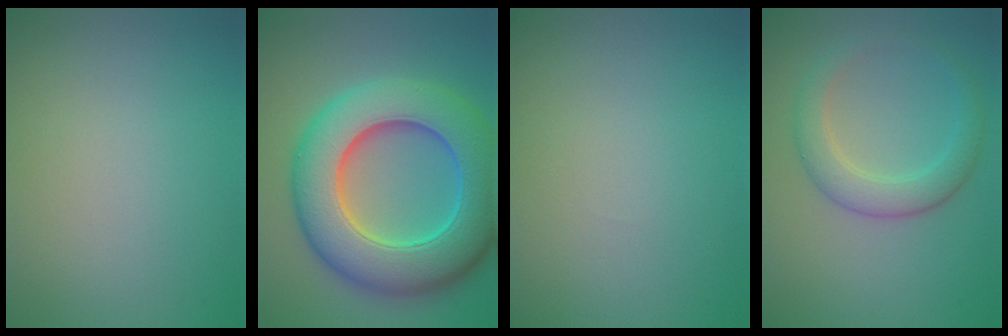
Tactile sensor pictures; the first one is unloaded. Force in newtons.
{"total": 11.8, "press": 11.8, "slide": 0.2}
{"total": 0.0}
{"total": 3.3, "press": 3.3, "slide": 0.1}